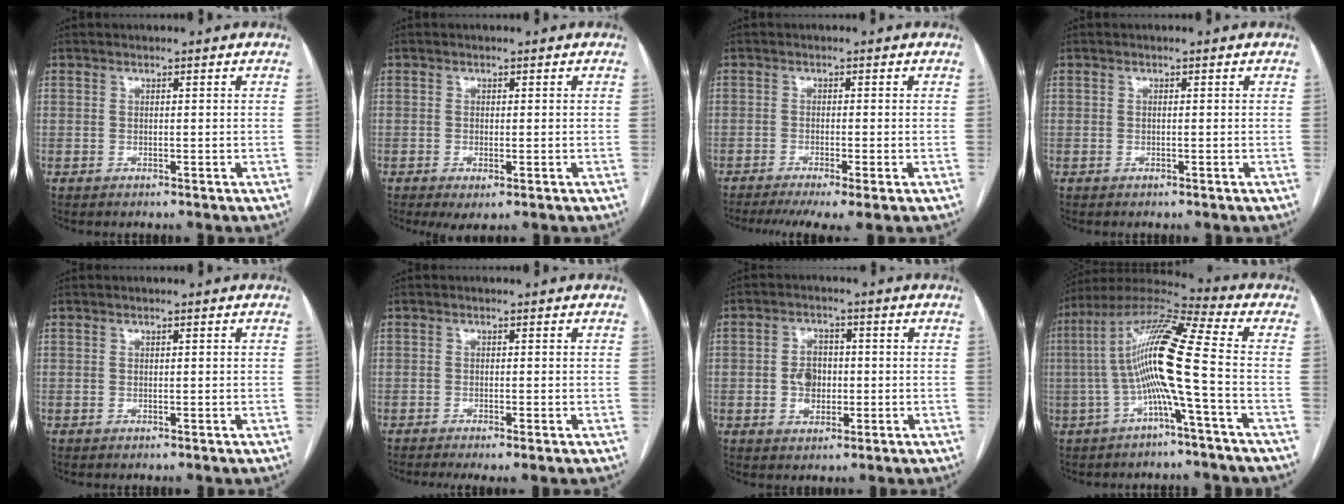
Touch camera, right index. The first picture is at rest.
{"total": 2.4, "force": [-0.9, 0.8, 2.1], "torque": [-0.031, -0.006, -0.010]}
{"total": 7.3, "force": [-5.1, 0.6, 5.1], "torque": [-0.082, -0.013, -0.084]}
{"total": 0.0}
{"total": 0.0}
{"total": 2.7, "force": [-1.6, 0.3, 2.1], "torque": [-0.036, -0.010, -0.028]}
{"total": 4.9, "force": [-0.5, 3.7, 3.2], "torque": [-0.058, 0.009, -0.005]}
{"total": 12.9, "force": [-1.8, -0.5, 12.8], "torque": [-0.245, 0.028, -0.045]}